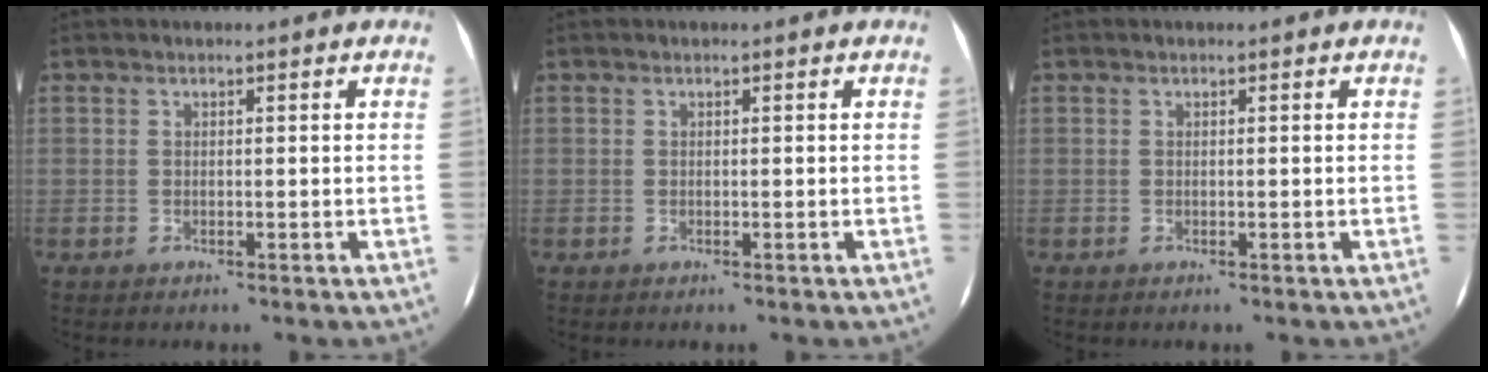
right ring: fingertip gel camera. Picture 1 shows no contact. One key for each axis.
{"total": 0.0}
{"total": 0.0}